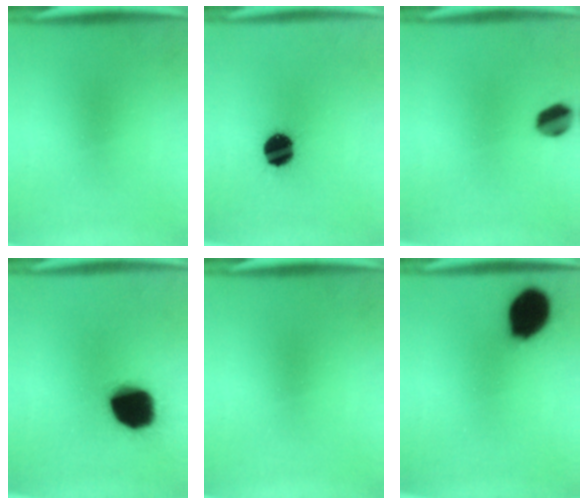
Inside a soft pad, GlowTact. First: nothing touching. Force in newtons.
{"total": 13.6}
{"total": 5.6}
{"total": 19.7}
{"total": 0.0}
{"total": 13.0}